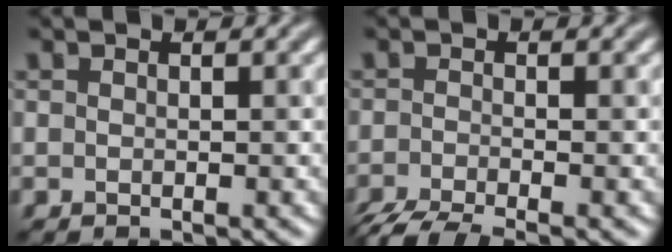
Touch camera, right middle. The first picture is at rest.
{"total": 4.3, "force": [-3.4, 0.9, 2.6], "torque": [-0.044, -0.012, -0.070]}